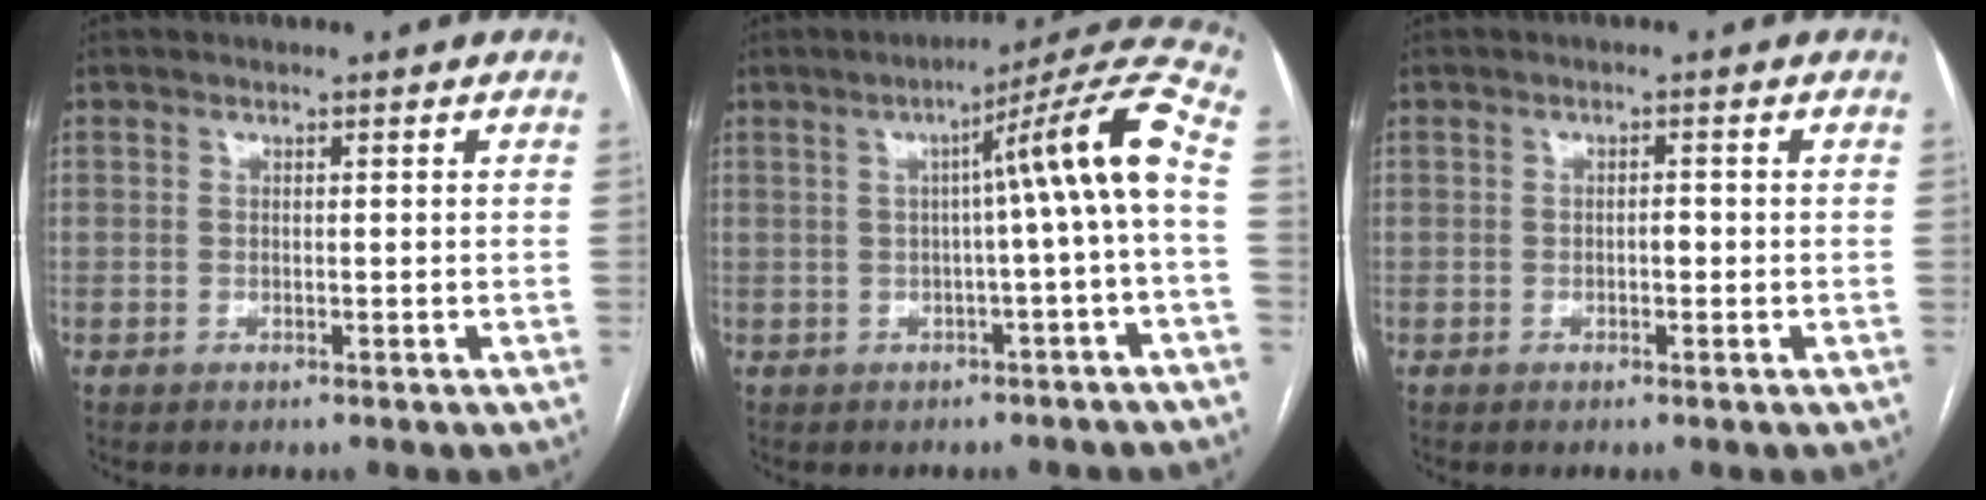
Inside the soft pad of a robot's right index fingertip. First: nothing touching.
{"total": 11.6, "force": [0.1, -1.4, 11.5], "torque": [-0.147, 0.027, -0.004]}
{"total": 1.1, "force": [-0.3, 0.5, 0.9], "torque": [-0.012, 0.003, -0.006]}